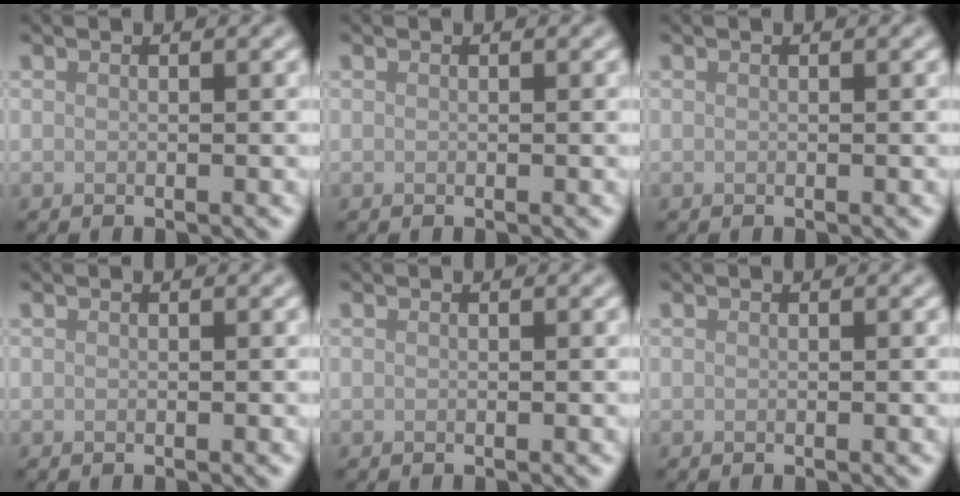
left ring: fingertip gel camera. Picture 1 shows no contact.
{"total": 0.0}
{"total": 0.0}
{"total": 0.0}
{"total": 0.0}
{"total": 0.0}